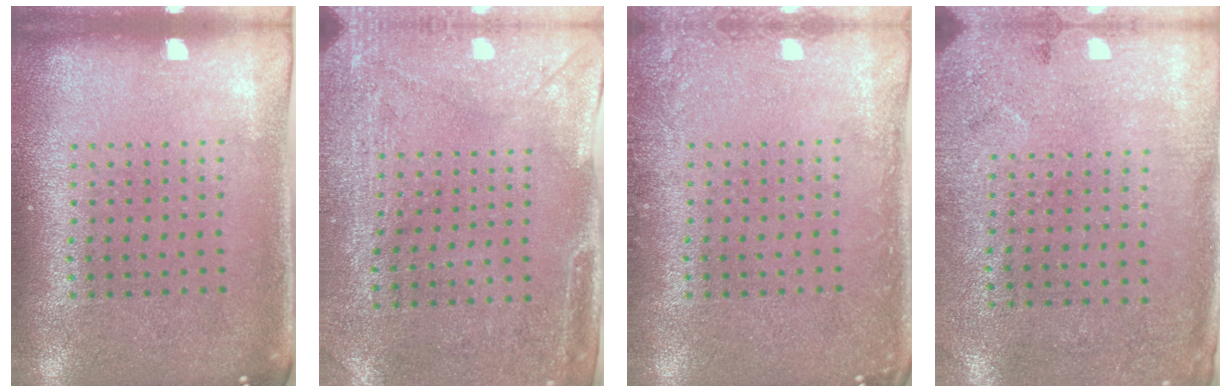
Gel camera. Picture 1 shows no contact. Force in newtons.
{"total": 3.0, "press": 2.3, "slide": 1.8}
{"total": 1.4, "press": 1.4, "slide": 0.2}
{"total": 2.7, "press": 2.2, "slide": 1.6}